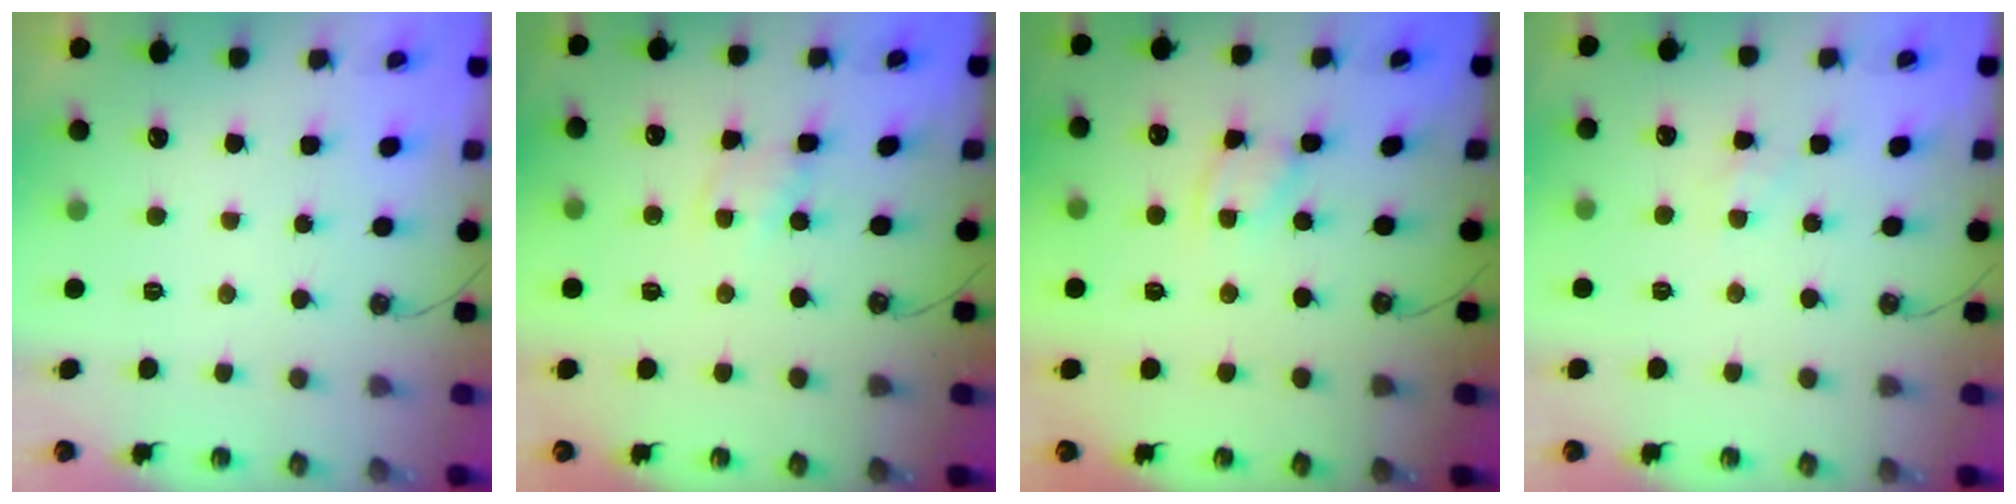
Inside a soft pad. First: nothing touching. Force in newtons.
{"total": 2.8, "press": 2.8, "slide": 0.3}
{"total": 2.5, "press": 2.5, "slide": 0.1}
{"total": 4.2, "press": 4.2, "slide": 0.6}